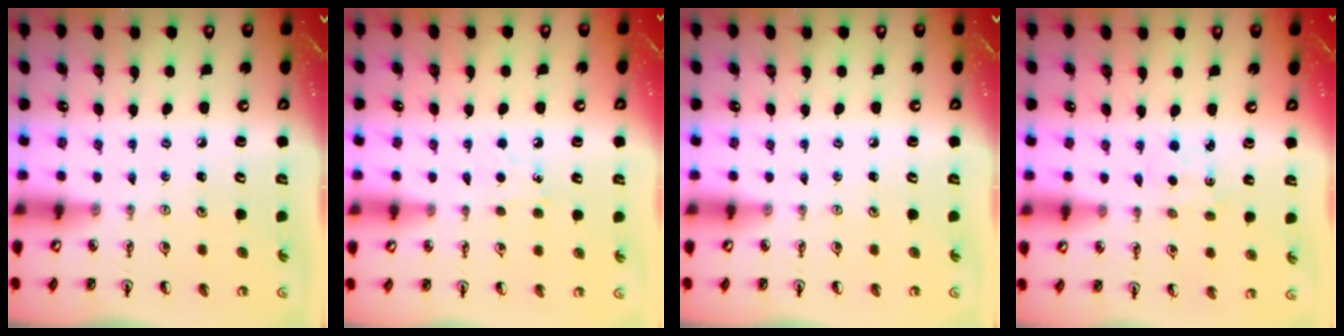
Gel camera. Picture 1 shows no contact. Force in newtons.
{"total": 5.7, "press": 5.7, "slide": 0.8}
{"total": 0.0}
{"total": 1.4, "press": 1.4, "slide": 0.2}